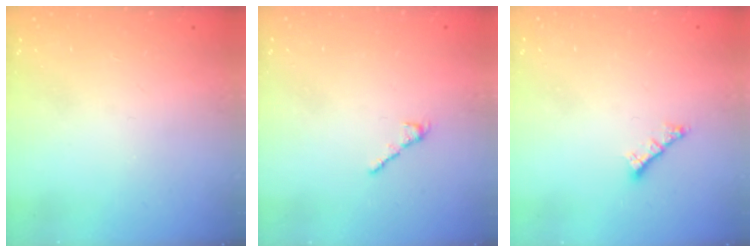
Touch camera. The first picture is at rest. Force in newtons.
{"total": 2.2, "press": 2.2, "slide": 0.4}
{"total": 1.2, "press": 1.2, "slide": 0.3}